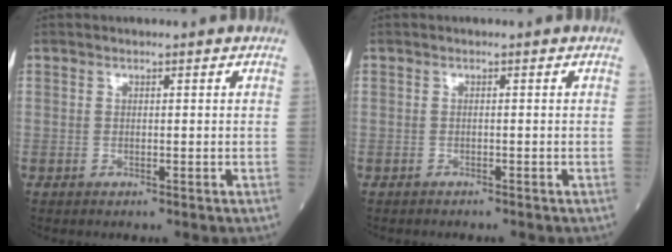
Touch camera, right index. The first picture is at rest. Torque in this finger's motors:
{"motor_torque": [0.05, -0.03, -0.02, 0.01]}